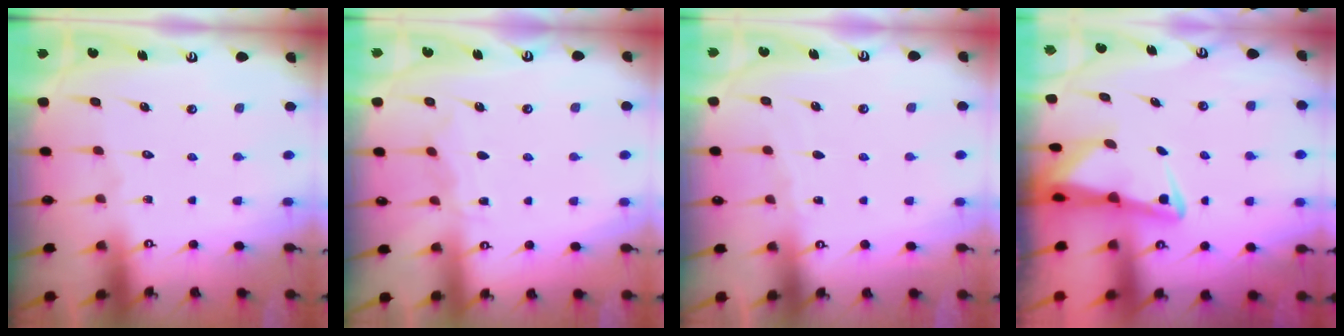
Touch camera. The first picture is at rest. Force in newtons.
{"total": 4.3, "press": 4.2, "slide": 0.6}
{"total": 2.5, "press": 2.5, "slide": 0.4}
{"total": 3.0, "press": 2.9, "slide": 0.6}